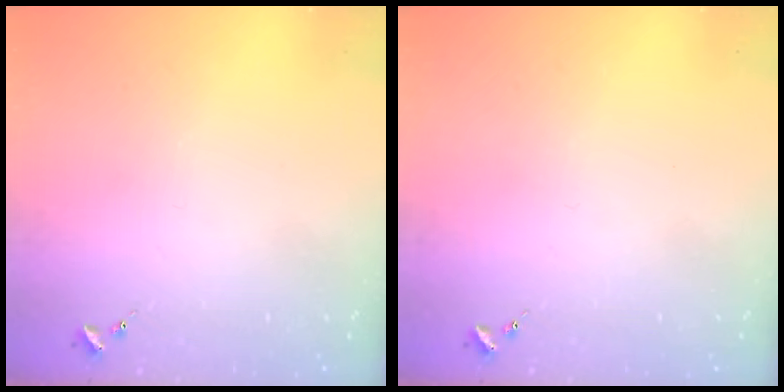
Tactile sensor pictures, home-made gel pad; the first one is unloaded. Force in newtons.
{"total": 0.0}